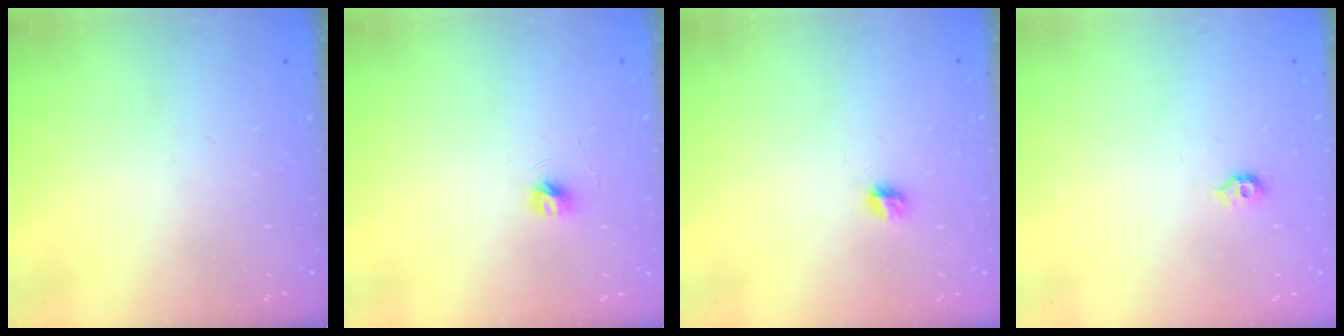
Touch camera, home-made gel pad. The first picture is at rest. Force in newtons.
{"total": 4.1, "press": 4.0, "slide": 0.4}
{"total": 5.0, "press": 5.0, "slide": 0.4}
{"total": 5.3, "press": 5.2, "slide": 0.8}